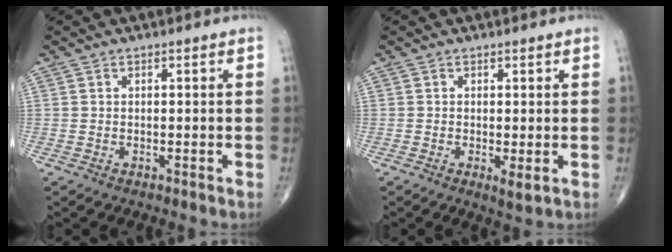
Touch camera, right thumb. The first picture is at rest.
{"total": 2.2, "force": [-0.4, 0.6, 2.1], "torque": [-0.037, -0.009, -0.007]}